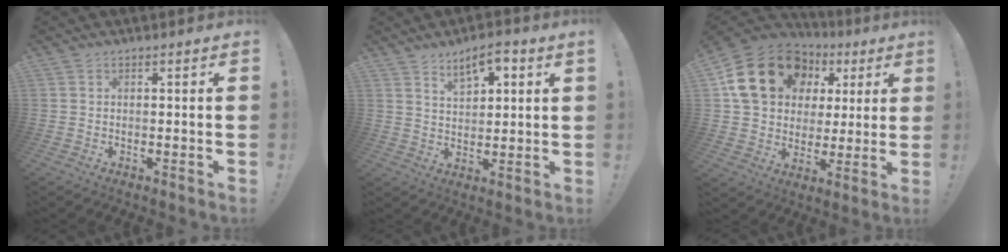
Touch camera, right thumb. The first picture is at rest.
{"total": 6.9, "force": [4.5, 2.5, 4.6], "torque": [-0.066, -0.020, 0.077]}
{"total": 20.6, "force": [8.6, 15.4, 10.6], "torque": [-0.171, -0.018, 0.181]}